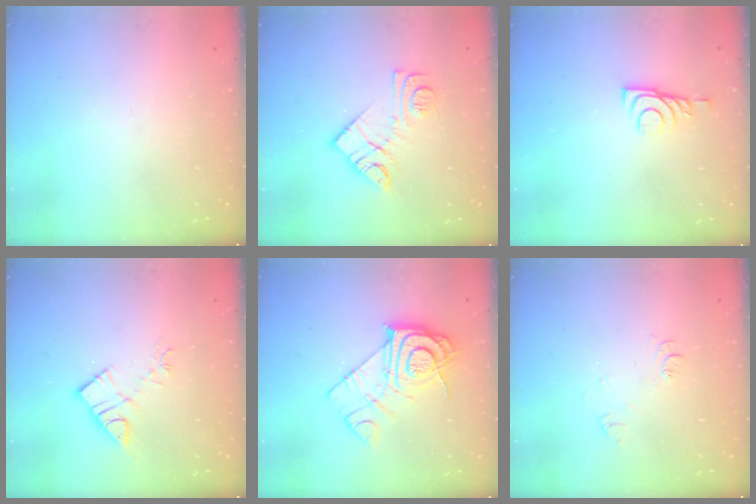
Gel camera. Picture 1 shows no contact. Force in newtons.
{"total": 11.8, "press": 11.8, "slide": 0.6}
{"total": 6.8, "press": 6.8, "slide": 0.7}
{"total": 9.1, "press": 9.1, "slide": 0.5}
{"total": 12.6, "press": 12.5, "slide": 1.2}
{"total": 6.1, "press": 6.0, "slide": 0.7}